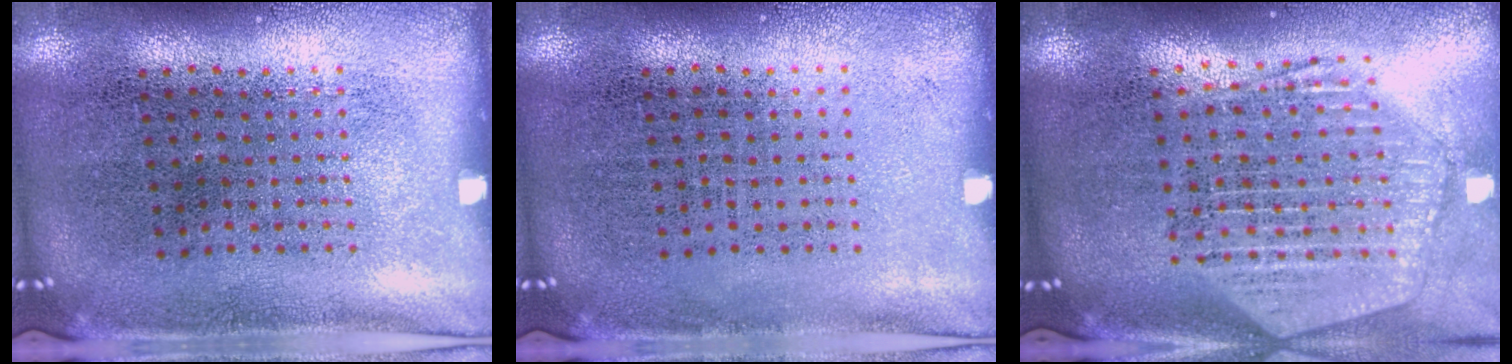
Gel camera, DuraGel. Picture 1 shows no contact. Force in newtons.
{"total": 0.0}
{"total": 2.6, "press": 2.1, "slide": 1.4}